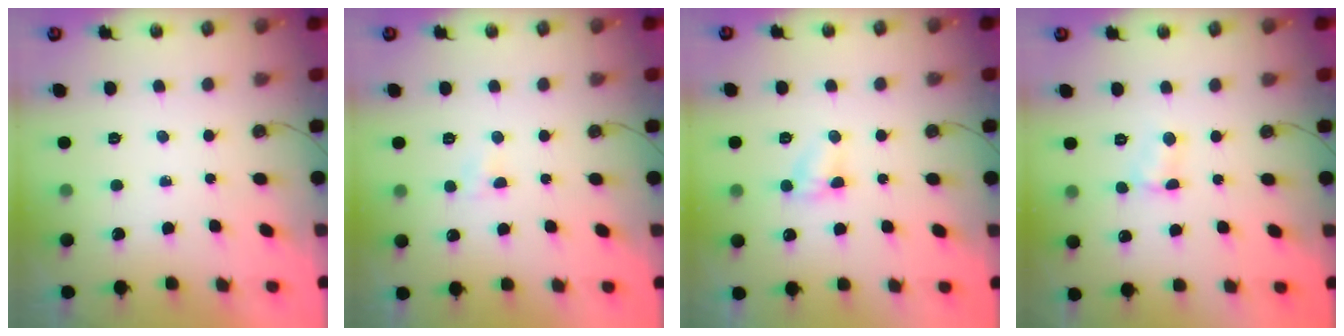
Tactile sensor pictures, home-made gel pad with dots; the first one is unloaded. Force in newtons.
{"total": 2.9, "press": 2.9, "slide": 0.4}
{"total": 4.3, "press": 4.2, "slide": 0.6}
{"total": 3.9, "press": 3.9, "slide": 0.4}